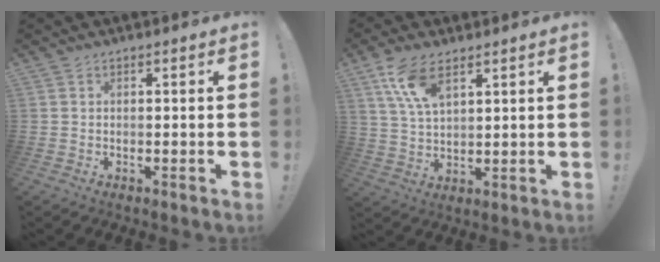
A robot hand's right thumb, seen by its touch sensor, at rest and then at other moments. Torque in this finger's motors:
{"motor_torque": [0.09, 1.61, 0.49, -0.15, 0.06]}